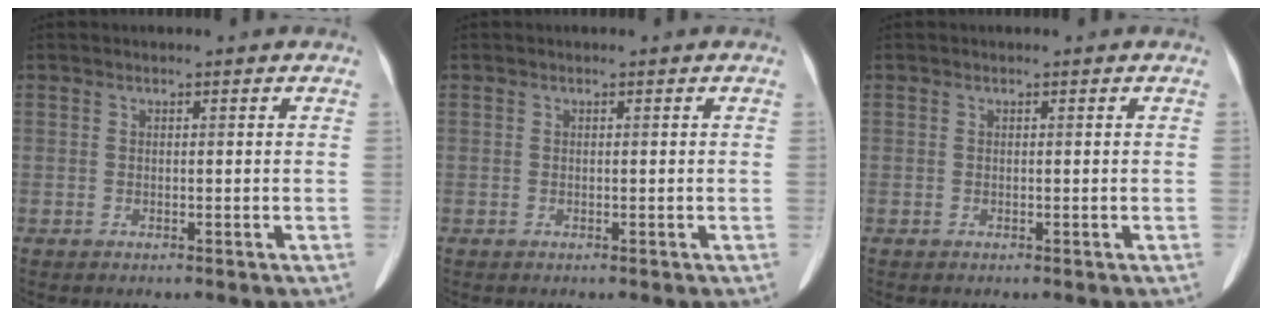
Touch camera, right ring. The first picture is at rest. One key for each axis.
{"total": 0.0}
{"total": 0.0}